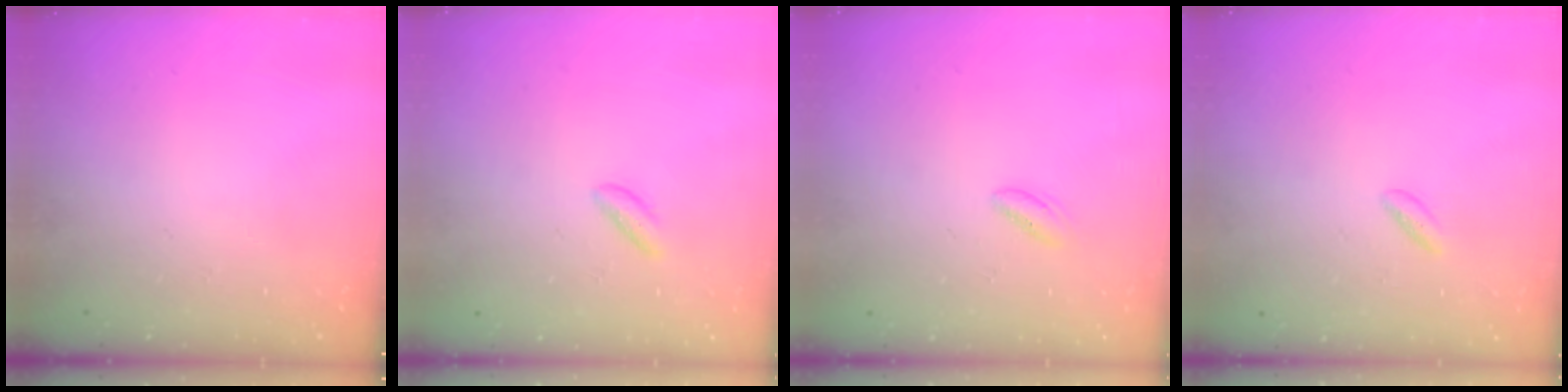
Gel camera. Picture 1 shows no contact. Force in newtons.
{"total": 1.6, "press": 1.6, "slide": 0.4}
{"total": 1.5, "press": 1.4, "slide": 0.3}
{"total": 1.5, "press": 1.2, "slide": 0.9}